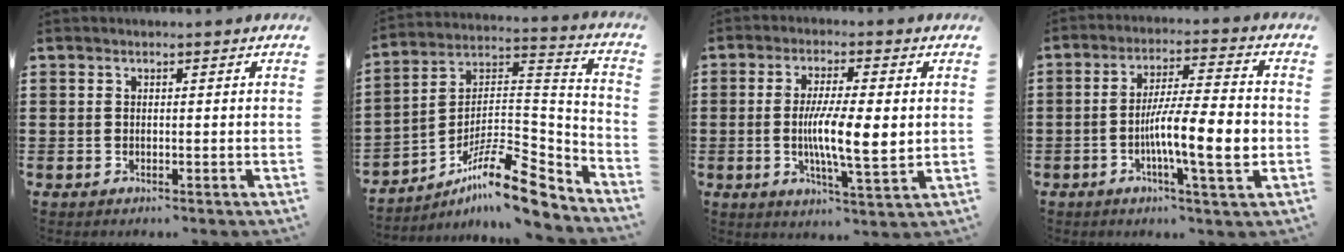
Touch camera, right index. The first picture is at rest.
{"total": 12.6, "force": [-9.4, 3.2, 7.8], "torque": [-0.130, 0.020, -0.177]}
{"total": 8.6, "force": [-0.1, 2.0, 8.4], "torque": [-0.141, -0.002, -0.003]}
{"total": 11.3, "force": [-2.4, 1.8, 10.9], "torque": [-0.179, 0.001, -0.043]}